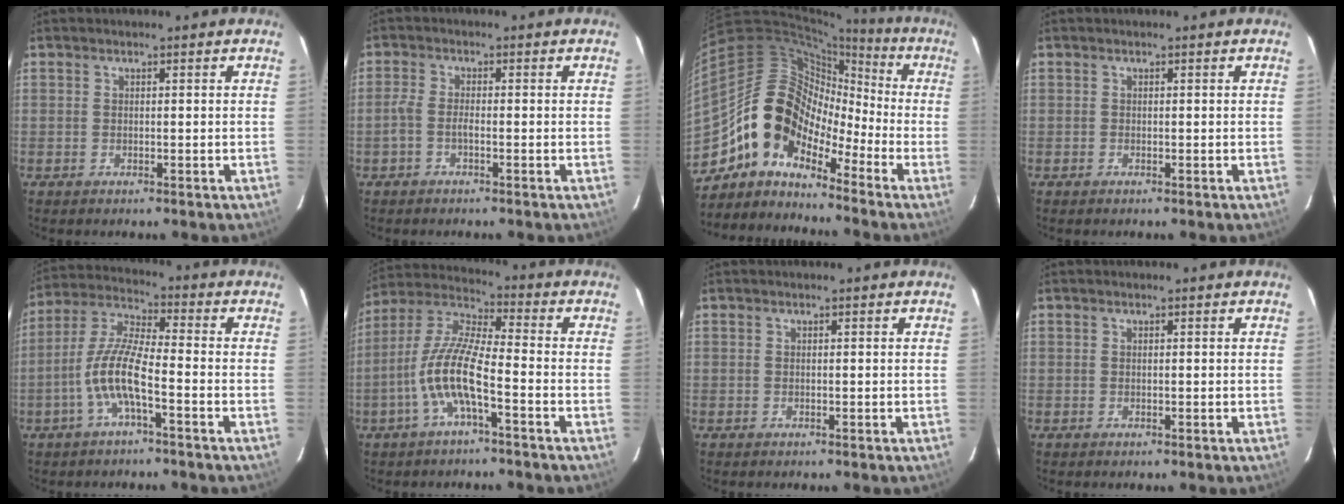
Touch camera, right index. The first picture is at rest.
{"total": 2.2, "force": [-1.2, 0.5, 1.8], "torque": [-0.046, 0.004, -0.028]}
{"total": 11.3, "force": [-7.3, 7.2, 4.9], "torque": [-0.080, 0.035, -0.162]}
{"total": 0.0}
{"total": 9.3, "force": [-3.7, 1.6, 8.4], "torque": [-0.187, 0.006, -0.073]}
{"total": 10.9, "force": [-4.2, 2.1, 9.8], "torque": [-0.212, 0.004, -0.086]}
{"total": 0.0}
{"total": 0.0}